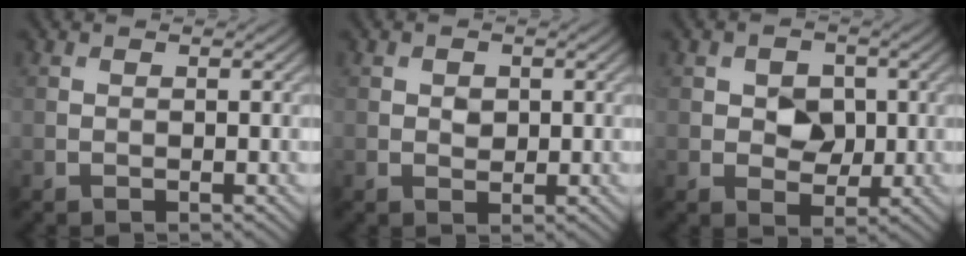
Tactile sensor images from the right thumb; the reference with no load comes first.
{"total": 1.4, "force": [0.3, 1.1, 0.8], "torque": [-0.014, -0.004, 0.005]}
{"total": 4.2, "force": [0.2, 3.3, 2.6], "torque": [-0.042, -0.002, -0.009]}